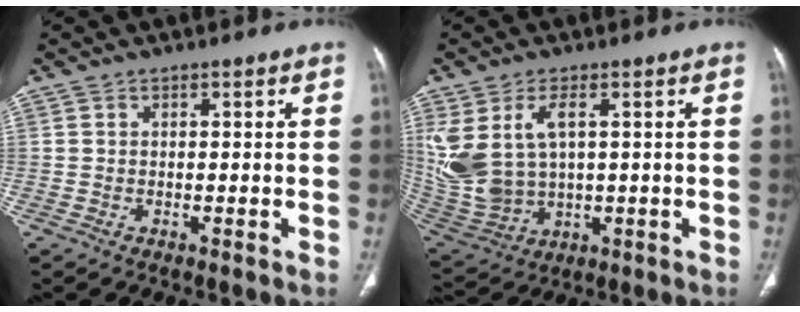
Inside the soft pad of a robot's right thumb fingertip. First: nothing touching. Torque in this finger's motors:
{"motor_torque": [0.06, 0.53, 0.95, 1.12, 0.17]}